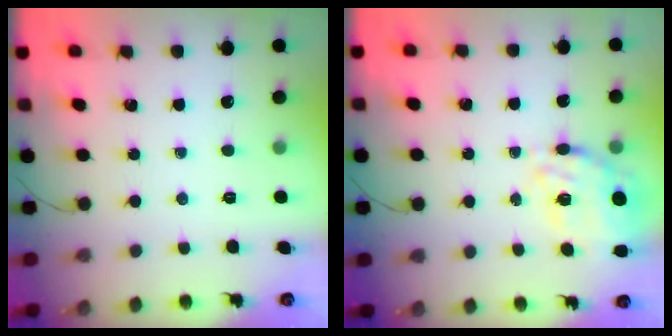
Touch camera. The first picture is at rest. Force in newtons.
{"total": 11.3, "press": 10.7, "slide": 3.9}